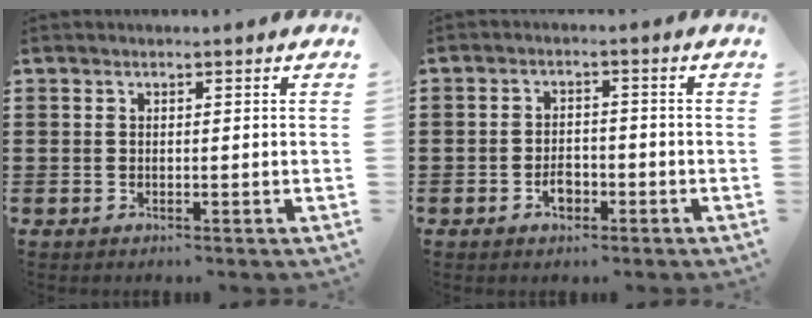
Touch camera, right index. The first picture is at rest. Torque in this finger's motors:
{"motor_torque": [1.83, 0.31, 0.04, 0.01]}